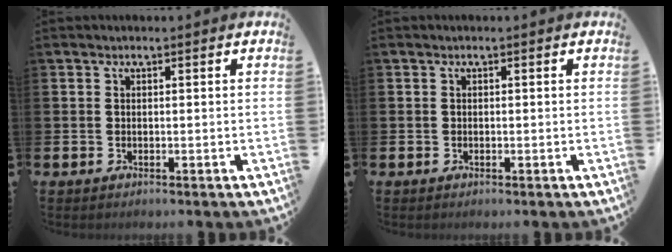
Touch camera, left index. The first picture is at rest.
{"total": 0.0}